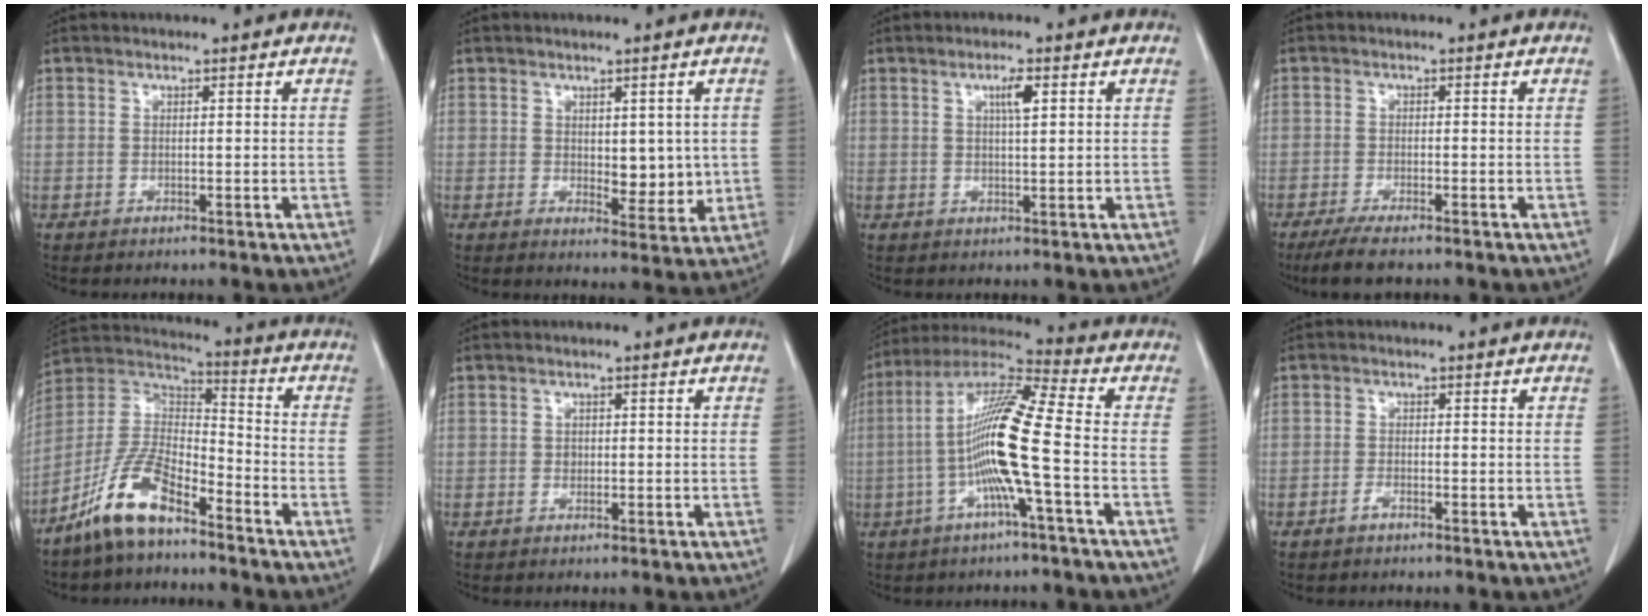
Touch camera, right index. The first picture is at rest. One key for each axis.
{"total": 5.2, "fx": 0.5, "fy": 2.7, "fz": 4.4, "tx": -0.052, "ty": -0.011, "tz": 0.014}
{"total": 2.9, "fx": 1.2, "fy": 0.4, "fz": 2.7, "tx": -0.046, "ty": -0.001, "tz": 0.018}
{"total": 4.8, "fx": -3.6, "fy": 0.8, "fz": 3.1, "tx": -0.057, "ty": -0.012, "tz": -0.059}
{"total": 11.5, "fx": -8.0, "fy": 3.6, "fz": 7.3, "tx": -0.161, "ty": 0.013, "tz": -0.160}
{"total": 0.9, "fx": 0.0, "fy": 0.8, "fz": 0.4, "tx": -0.005, "ty": 0.002, "tz": -0.001}
{"total": 13.4, "fx": -2.6, "fy": -0.5, "fz": 13.1, "tx": -0.258, "ty": 0.009, "tz": -0.061}
{"total": 1.2, "fx": -0.9, "fy": 0.3, "fz": 0.7, "tx": -0.011, "ty": 0.002, "tz": -0.016}